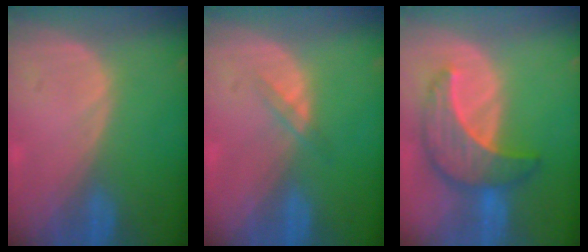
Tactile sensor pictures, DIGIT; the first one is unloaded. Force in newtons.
{"total": 1.5, "press": 1.5, "slide": 0.1}
{"total": 8.5, "press": 8.4, "slide": 0.5}